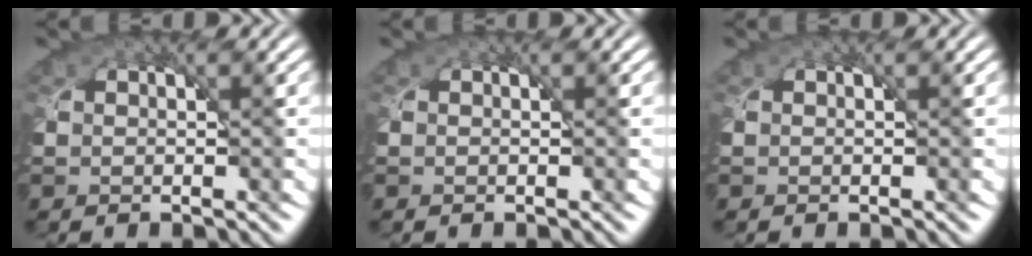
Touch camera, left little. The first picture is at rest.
{"total": 0.0}
{"total": 0.0}